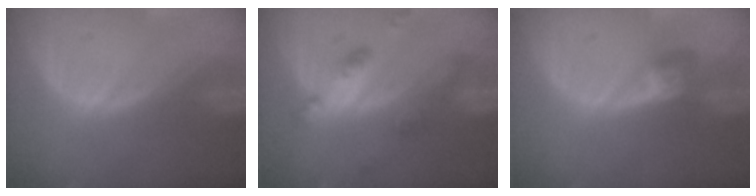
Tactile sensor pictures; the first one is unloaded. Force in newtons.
{"total": 6.2, "press": 5.5, "slide": 3.0}
{"total": 3.1, "press": 2.7, "slide": 1.4}